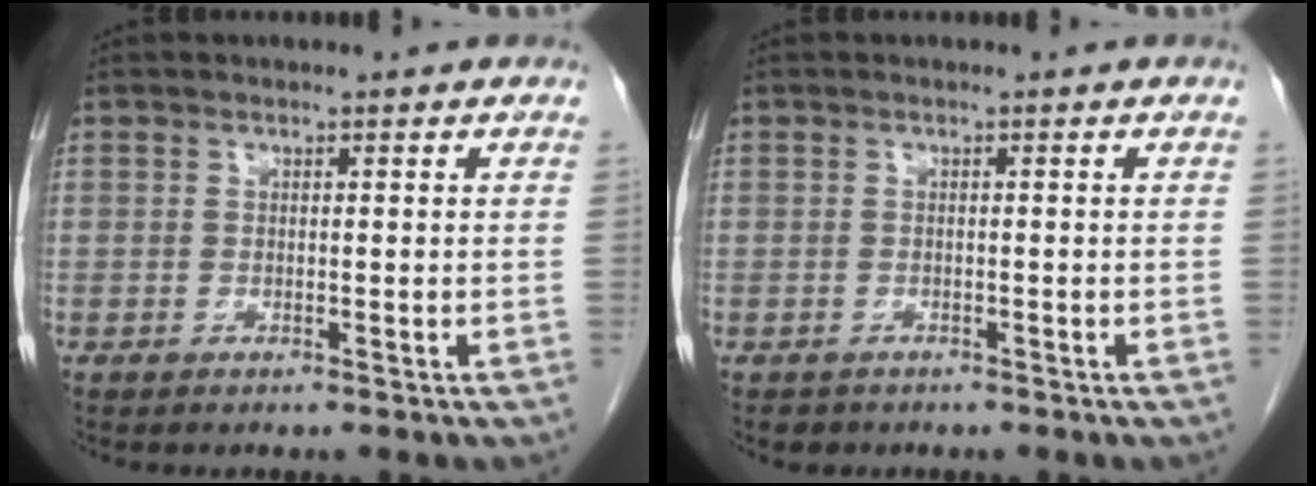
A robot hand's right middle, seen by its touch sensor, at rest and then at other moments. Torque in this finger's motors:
{"motor_torque": [-0.09, 0.10, -0.09, 0.00]}